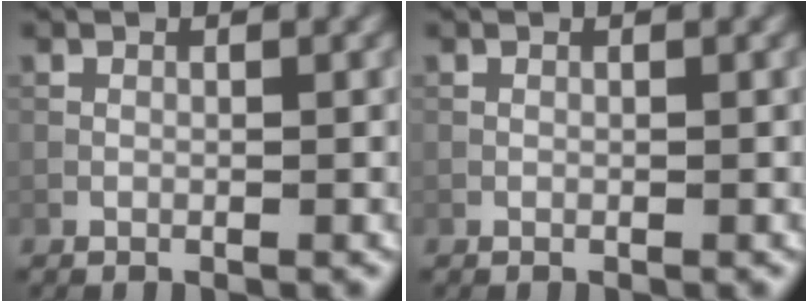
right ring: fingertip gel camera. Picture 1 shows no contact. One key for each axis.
{"total": 0.0}